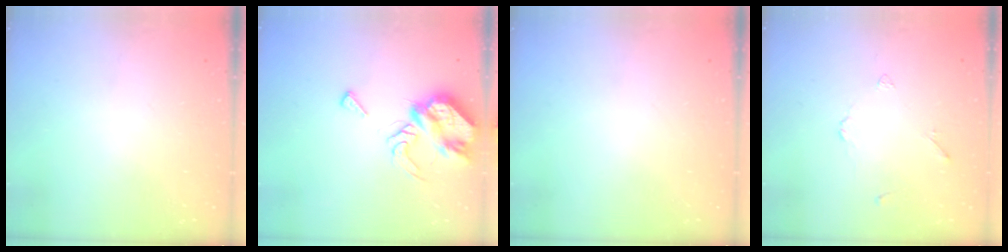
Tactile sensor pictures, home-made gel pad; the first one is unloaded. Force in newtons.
{"total": 8.8, "press": 8.8, "slide": 1.0}
{"total": 0.0}
{"total": 2.2, "press": 2.2, "slide": 0.5}